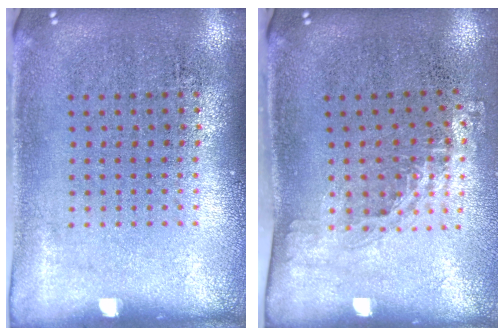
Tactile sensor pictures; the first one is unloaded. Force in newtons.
{"total": 1.3, "press": 0.9, "slide": 0.9}